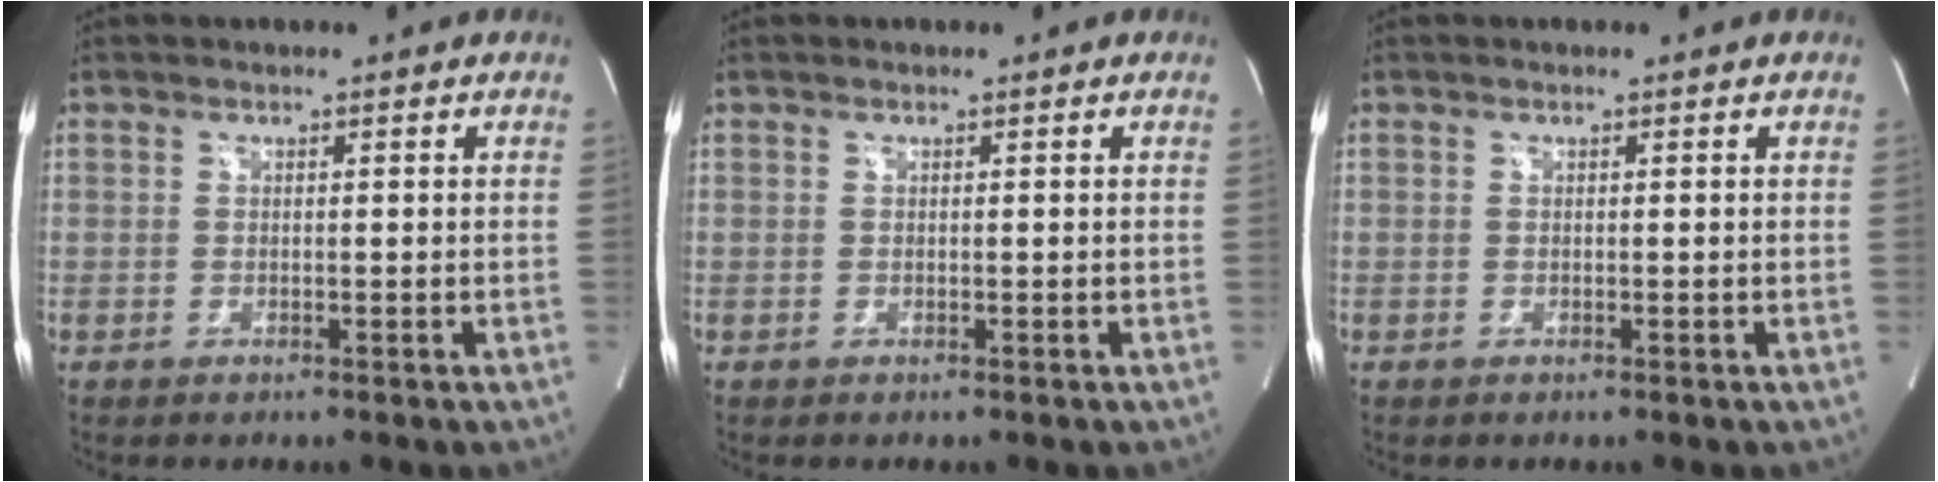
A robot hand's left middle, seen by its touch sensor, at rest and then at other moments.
{"total": 0.0}
{"total": 0.0}